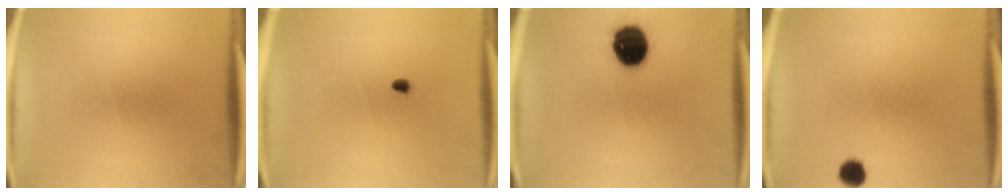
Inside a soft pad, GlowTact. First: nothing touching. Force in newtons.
{"total": 1.3}
{"total": 12.0}
{"total": 3.1}